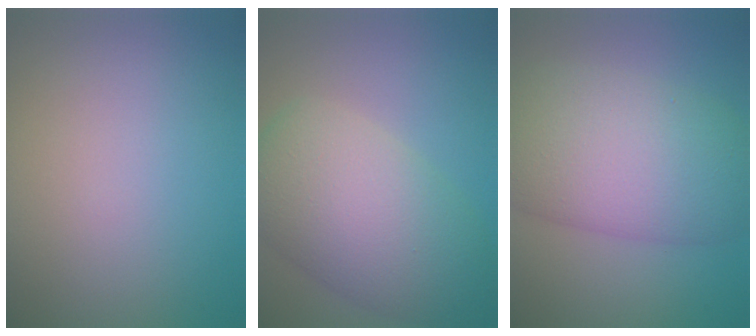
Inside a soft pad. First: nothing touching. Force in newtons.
{"total": 9.2, "press": 9.2, "slide": 0.2}
{"total": 10.4, "press": 10.3, "slide": 0.4}